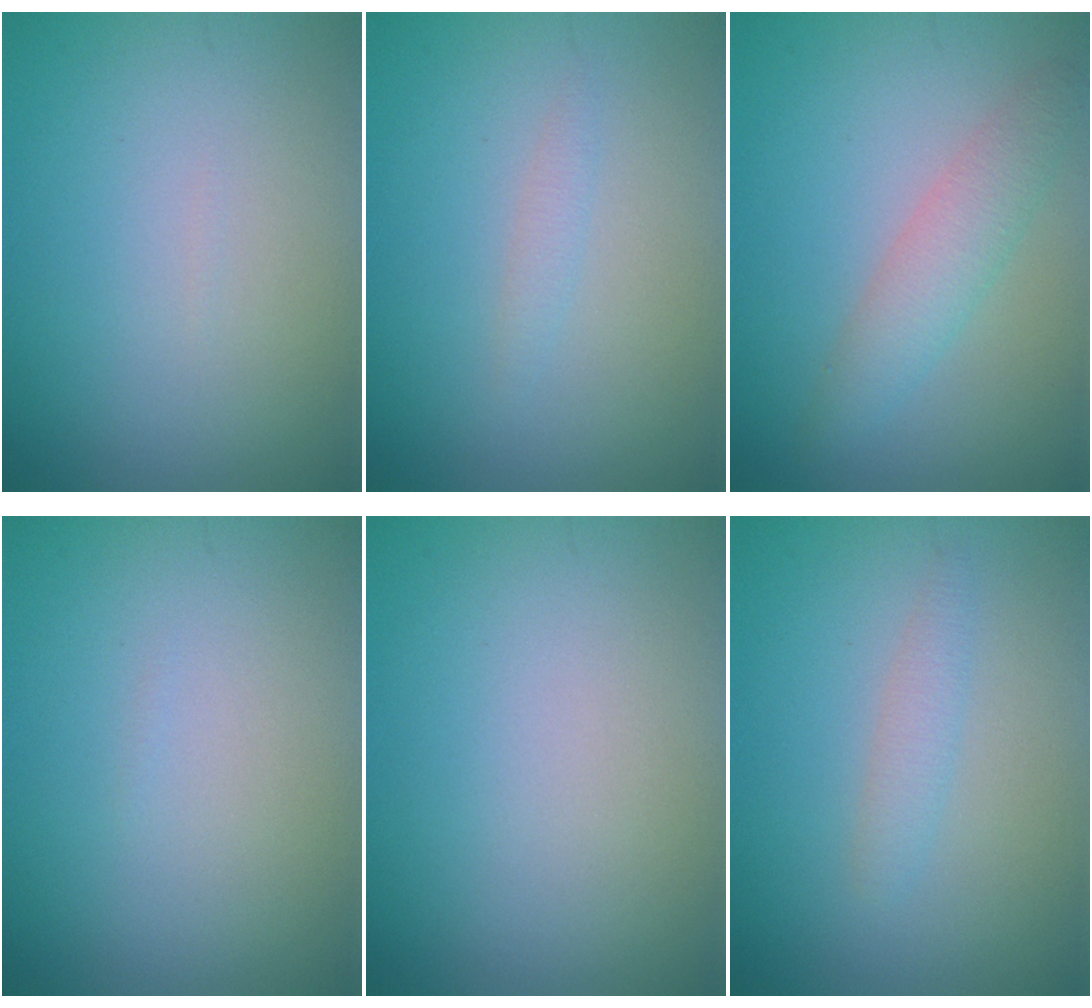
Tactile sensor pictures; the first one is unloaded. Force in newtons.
{"total": 0.9, "press": 0.9, "slide": 0.0}
{"total": 2.8, "press": 2.8, "slide": 0.0}
{"total": 0.0}
{"total": 0.0}
{"total": 1.4, "press": 1.4, "slide": 0.1}